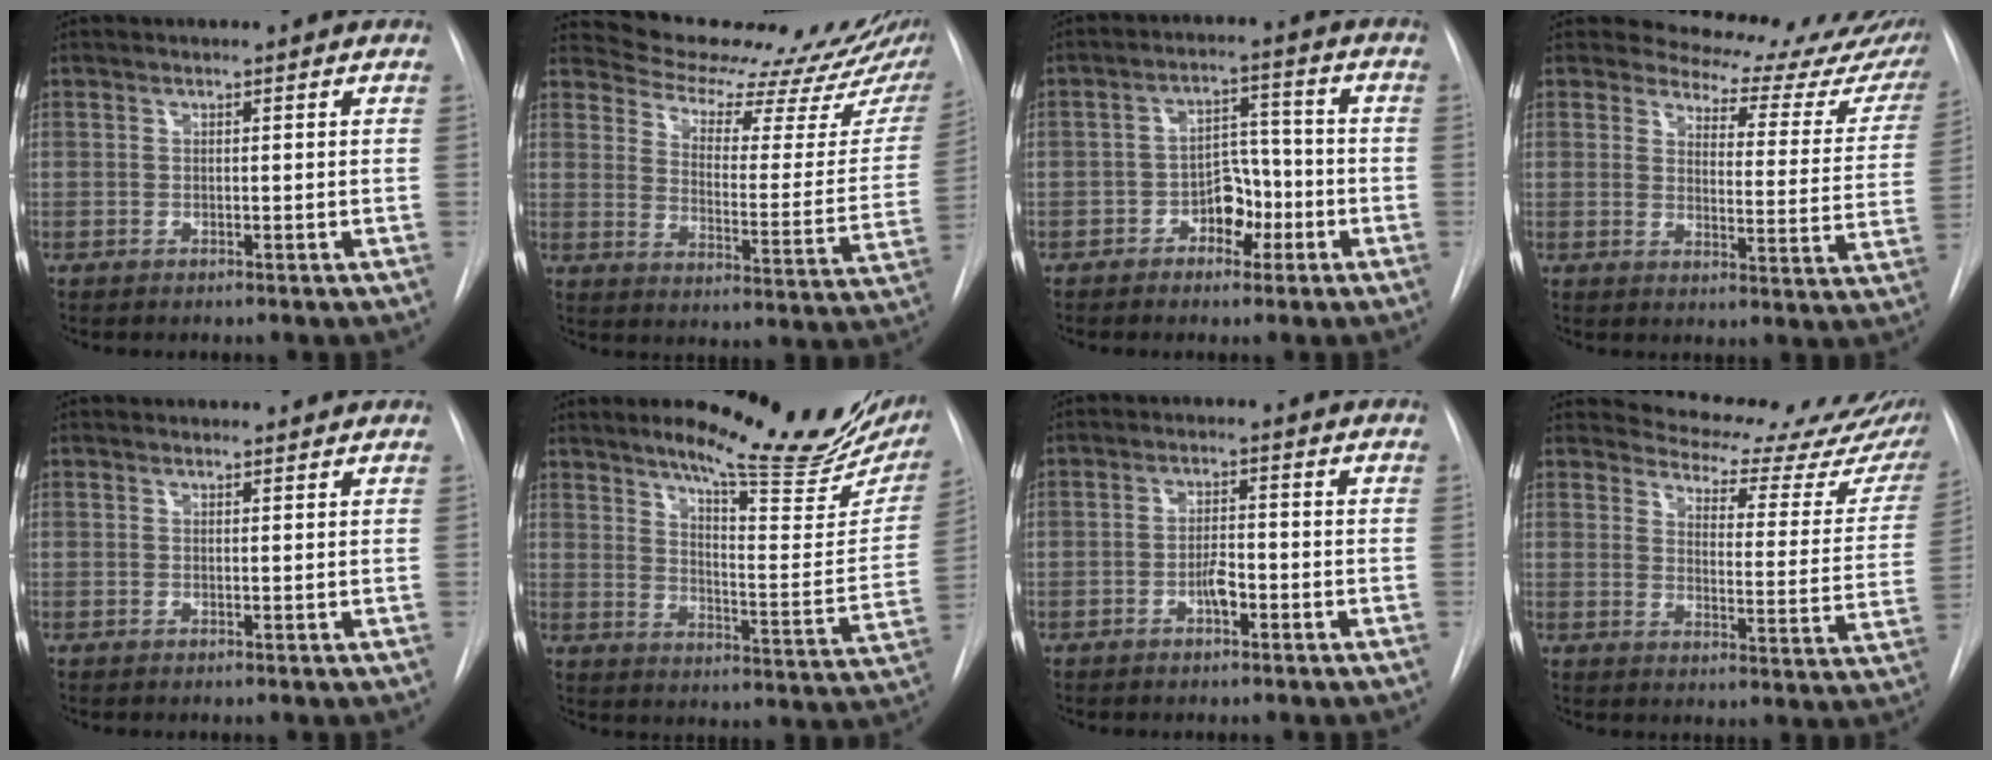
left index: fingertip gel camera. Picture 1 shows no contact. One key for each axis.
{"total": 21.9, "fx": 20.7, "fy": 2.4, "fz": 6.8, "tx": -0.094, "ty": -0.094, "tz": 0.258}
{"total": 5.7, "fx": -2.6, "fy": 3.5, "fz": 3.6, "tx": -0.053, "ty": 0.019, "tz": -0.044}
{"total": 17.3, "fx": 16.1, "fy": 5.1, "fz": 3.7, "tx": -0.013, "ty": -0.071, "tz": 0.158}
{"total": 1.7, "fx": 1.7, "fy": 0.4, "fz": 0.0, "tx": -0.008, "ty": 0.008, "tz": 0.021}
{"total": 20.9, "fx": 17.0, "fy": 3.8, "fz": 11.5, "tx": -0.156, "ty": -0.051, "tz": 0.217}
{"total": 2.8, "fx": -1.3, "fy": 1.0, "fz": 2.2, "tx": -0.038, "ty": 0.004, "tz": -0.023}
{"total": 20.1, "fx": 18.8, "fy": 4.5, "fz": 5.4, "tx": -0.054, "ty": -0.081, "tz": 0.203}